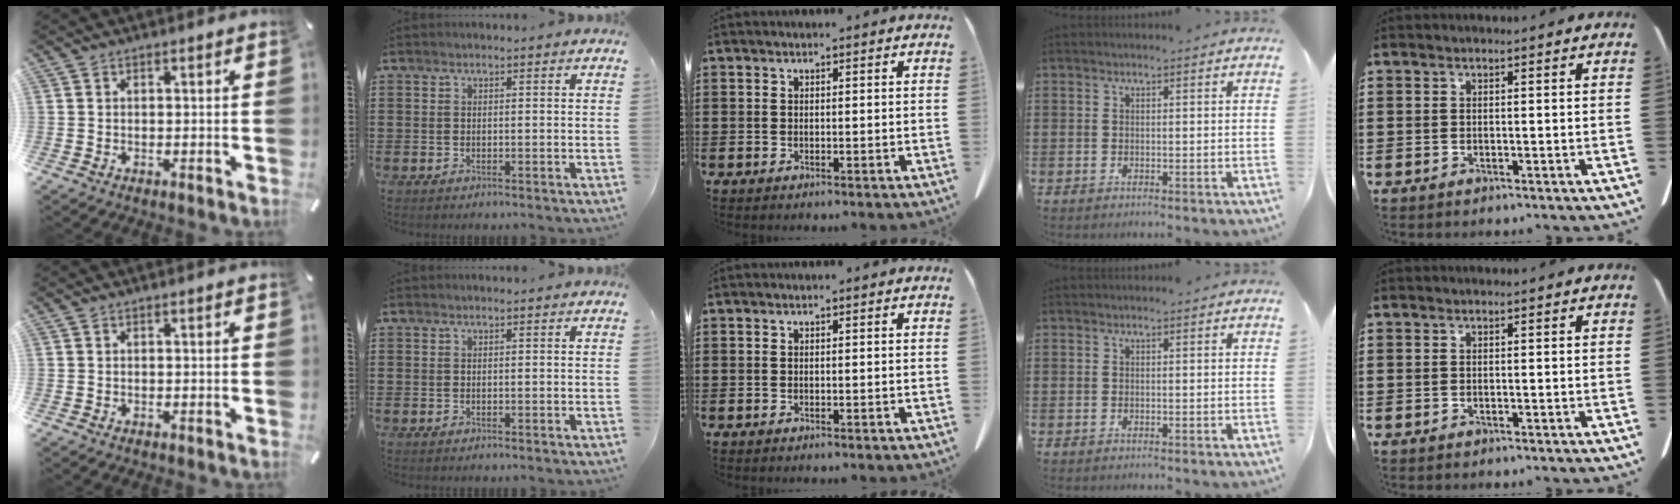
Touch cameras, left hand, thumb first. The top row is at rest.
{}